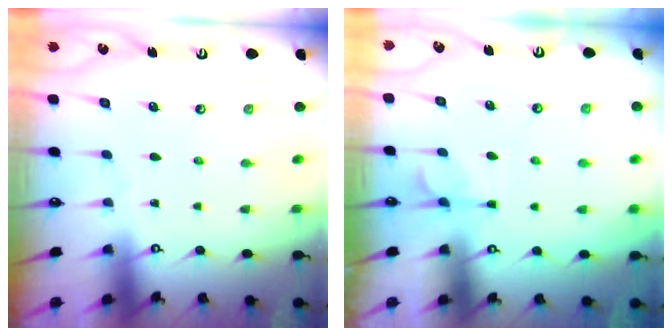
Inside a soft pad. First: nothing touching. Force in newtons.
{"total": 3.8, "press": 3.6, "slide": 1.4}